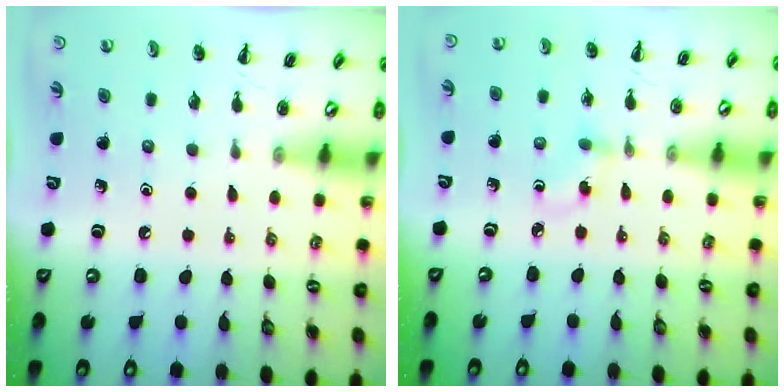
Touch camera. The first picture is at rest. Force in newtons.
{"total": 2.8, "press": 2.5, "slide": 1.2}